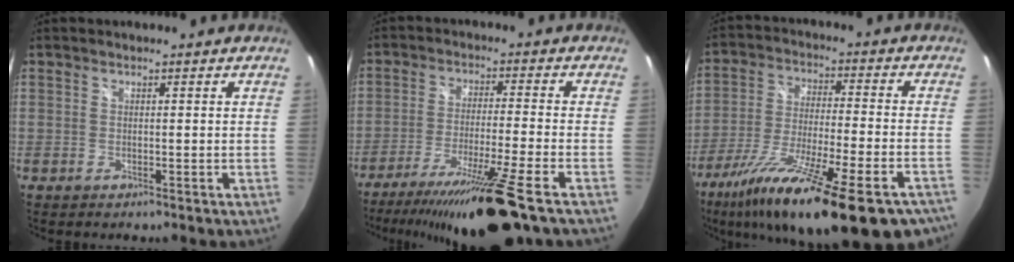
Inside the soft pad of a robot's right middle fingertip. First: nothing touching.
{"total": 17.0, "force": [-12.9, -1.1, 10.9], "torque": [-0.211, -0.035, -0.210]}
{"total": 29.4, "force": [-20.7, 6.5, 19.8], "torque": [-0.339, -0.071, -0.313]}